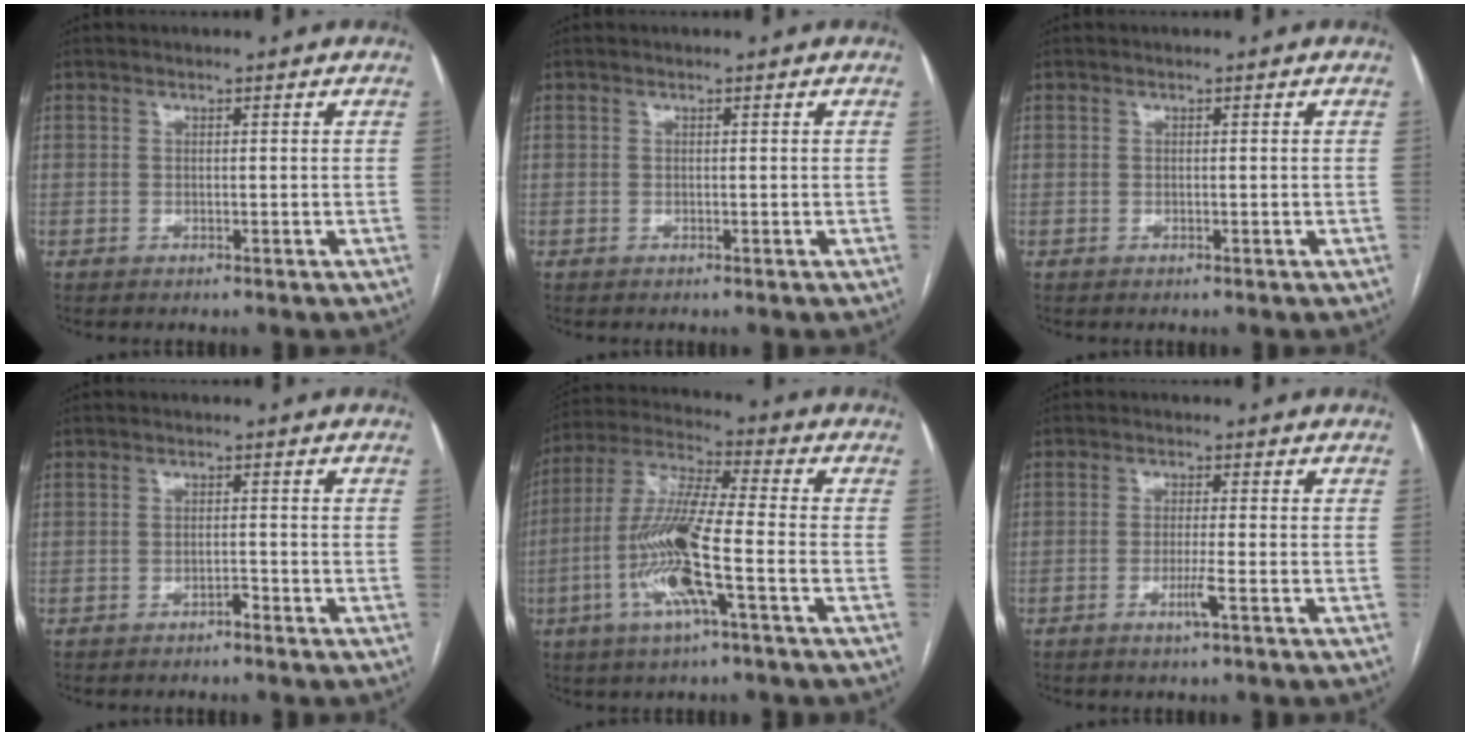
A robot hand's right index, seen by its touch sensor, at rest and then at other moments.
{"total": 0.0}
{"total": 0.0}
{"total": 1.2, "force": [-1.0, 0.3, 0.6], "torque": [-0.010, 0.001, -0.015]}
{"total": 13.9, "force": [-4.1, 0.8, 13.3], "torque": [-0.277, -0.002, -0.084]}
{"total": 2.9, "force": [-1.3, -0.4, 2.5], "torque": [-0.051, -0.006, -0.026]}